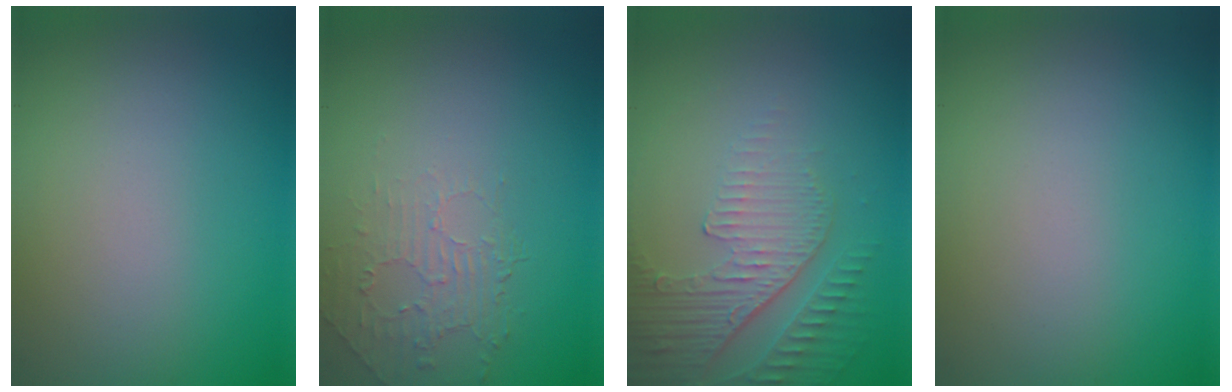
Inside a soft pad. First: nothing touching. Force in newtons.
{"total": 2.0, "press": 0.6, "slide": 1.9}
{"total": 5.0, "press": 3.2, "slide": 3.8}
{"total": 0.0}